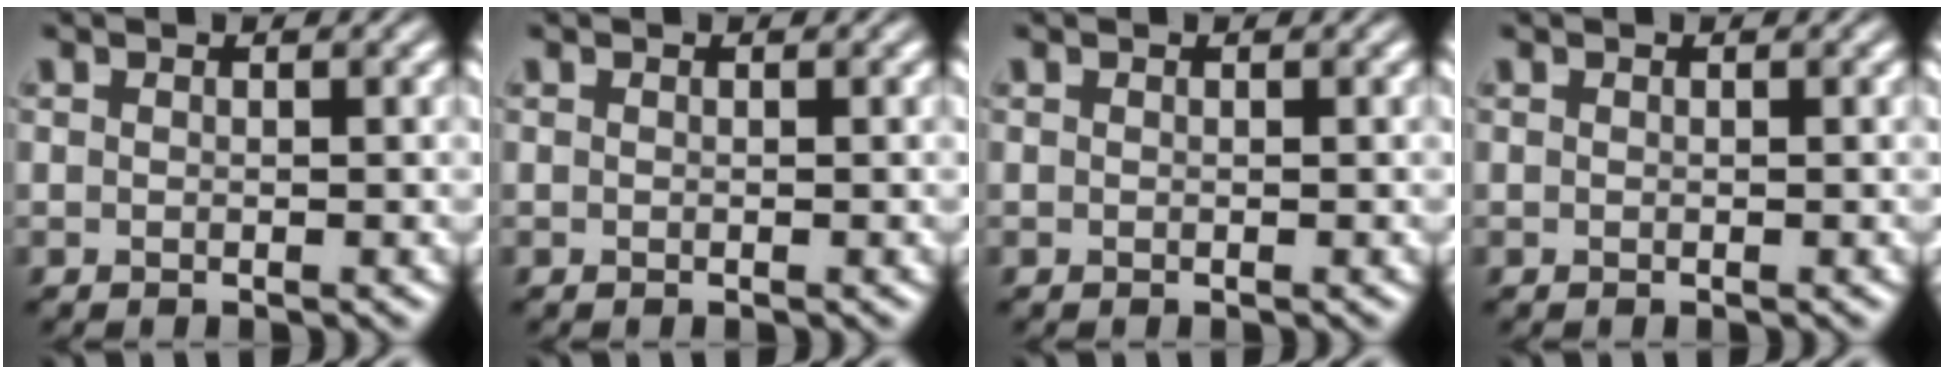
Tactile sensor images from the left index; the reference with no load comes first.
{"total": 0.0}
{"total": 0.0}
{"total": 0.0}